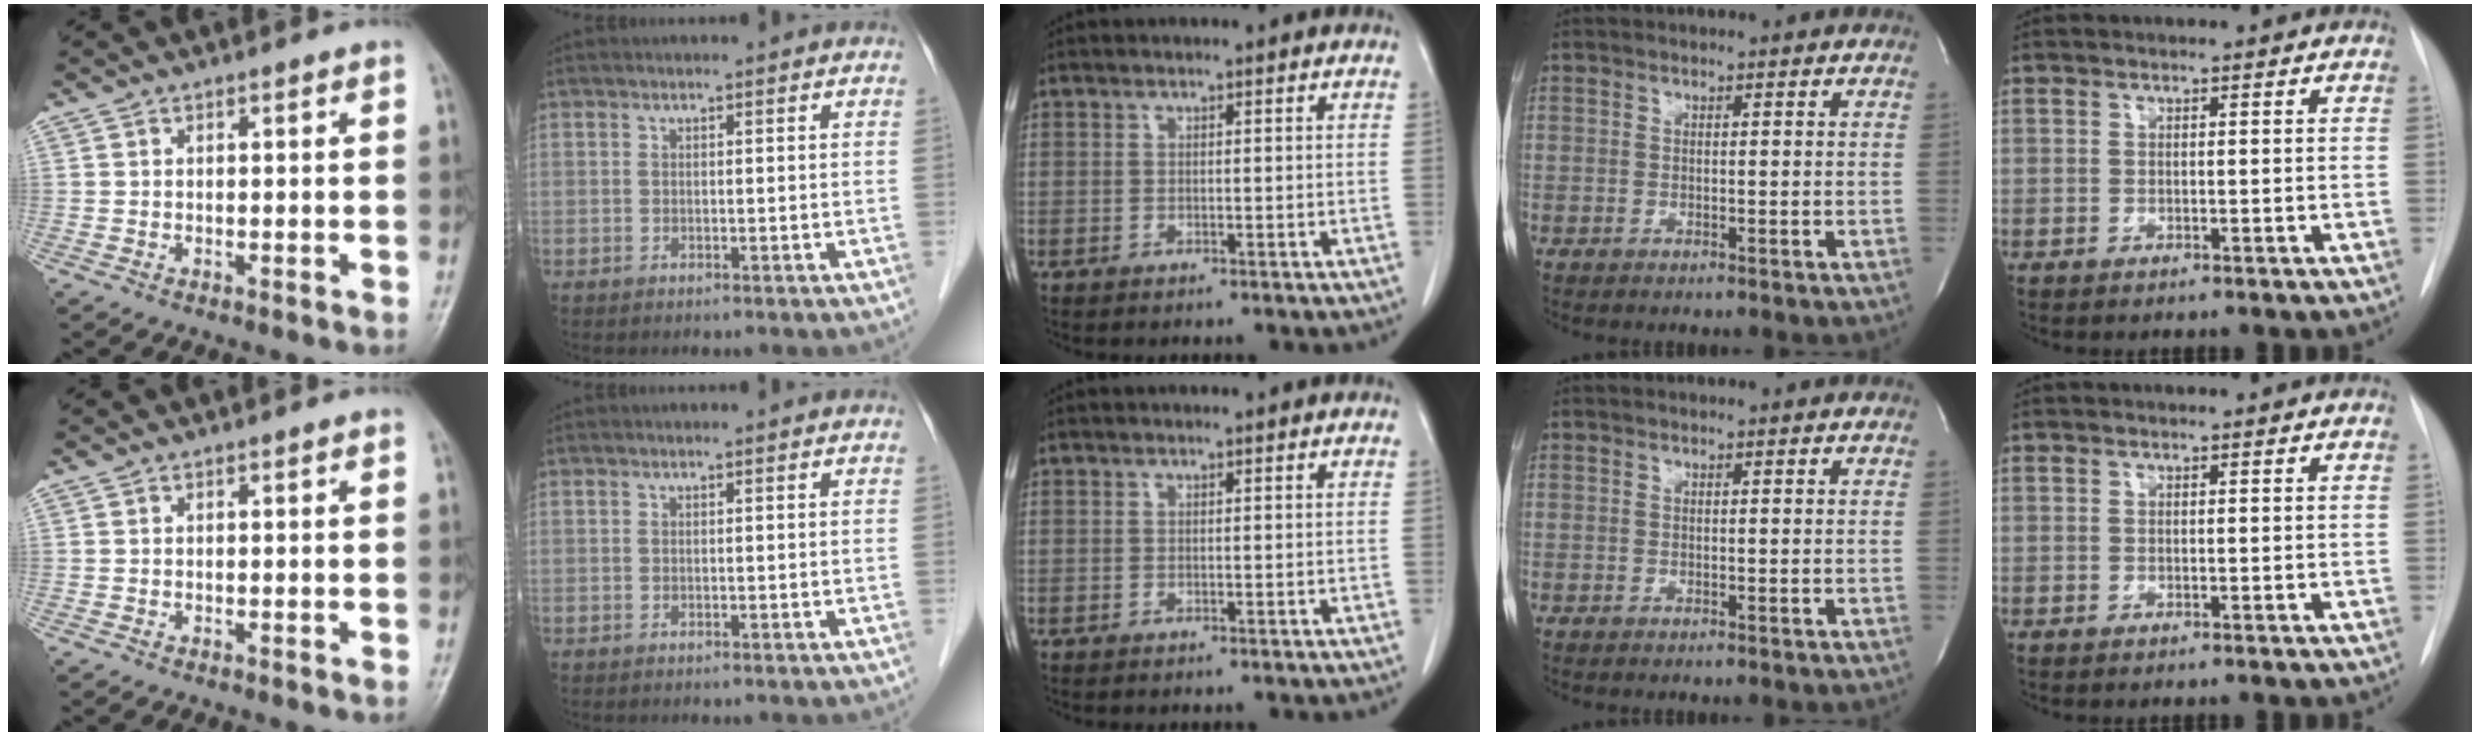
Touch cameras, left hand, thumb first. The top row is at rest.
{}